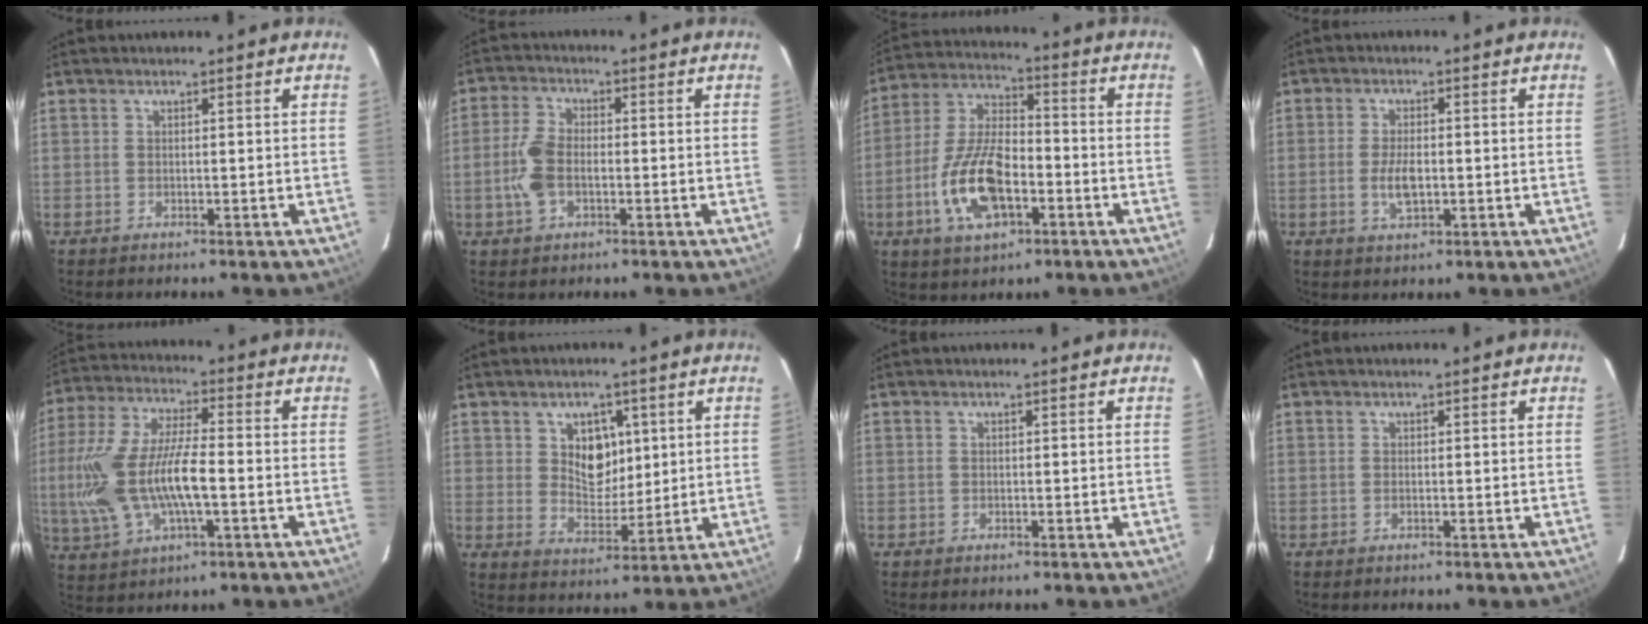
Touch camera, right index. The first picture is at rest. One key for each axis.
{"total": 6.6, "fx": -1.4, "fy": 3.9, "fz": 5.1, "tx": -0.115, "ty": 0.006, "tz": -0.024}
{"total": 14.7, "fx": -5.1, "fy": 6.8, "fz": 12.0, "tx": -0.255, "ty": 0.002, "tz": -0.091}
{"total": 4.7, "fx": -0.9, "fy": 2.1, "fz": 4.1, "tx": -0.084, "ty": -0.003, "tz": -0.014}
{"total": 17.5, "fx": -2.8, "fy": 7.0, "fz": 15.8, "tx": -0.337, "ty": -0.003, "tz": -0.047}
{"total": 7.2, "fx": 2.4, "fy": 5.4, "fz": 4.1, "tx": -0.061, "ty": 0.000, "tz": 0.049}
{"total": 0.0}
{"total": 0.0}